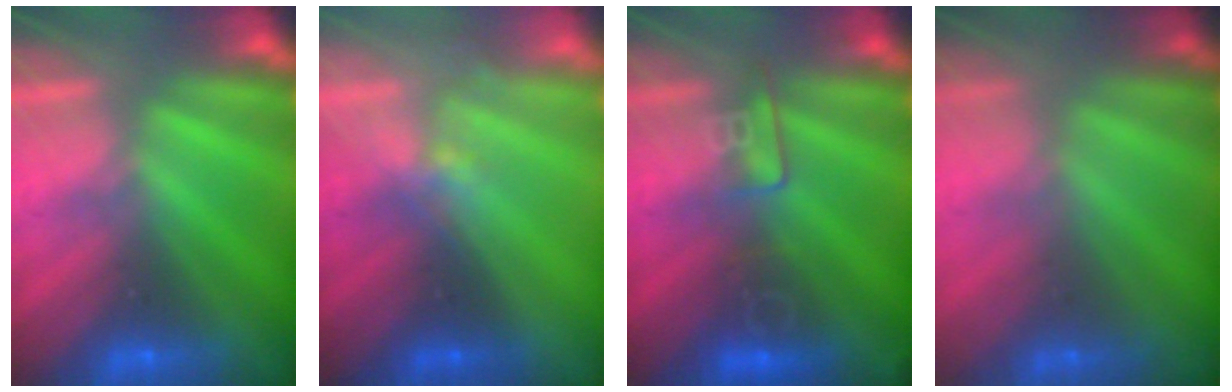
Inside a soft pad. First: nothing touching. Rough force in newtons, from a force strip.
{"total": 1.7}
{"total": 2.4}
{"total": 1.8}